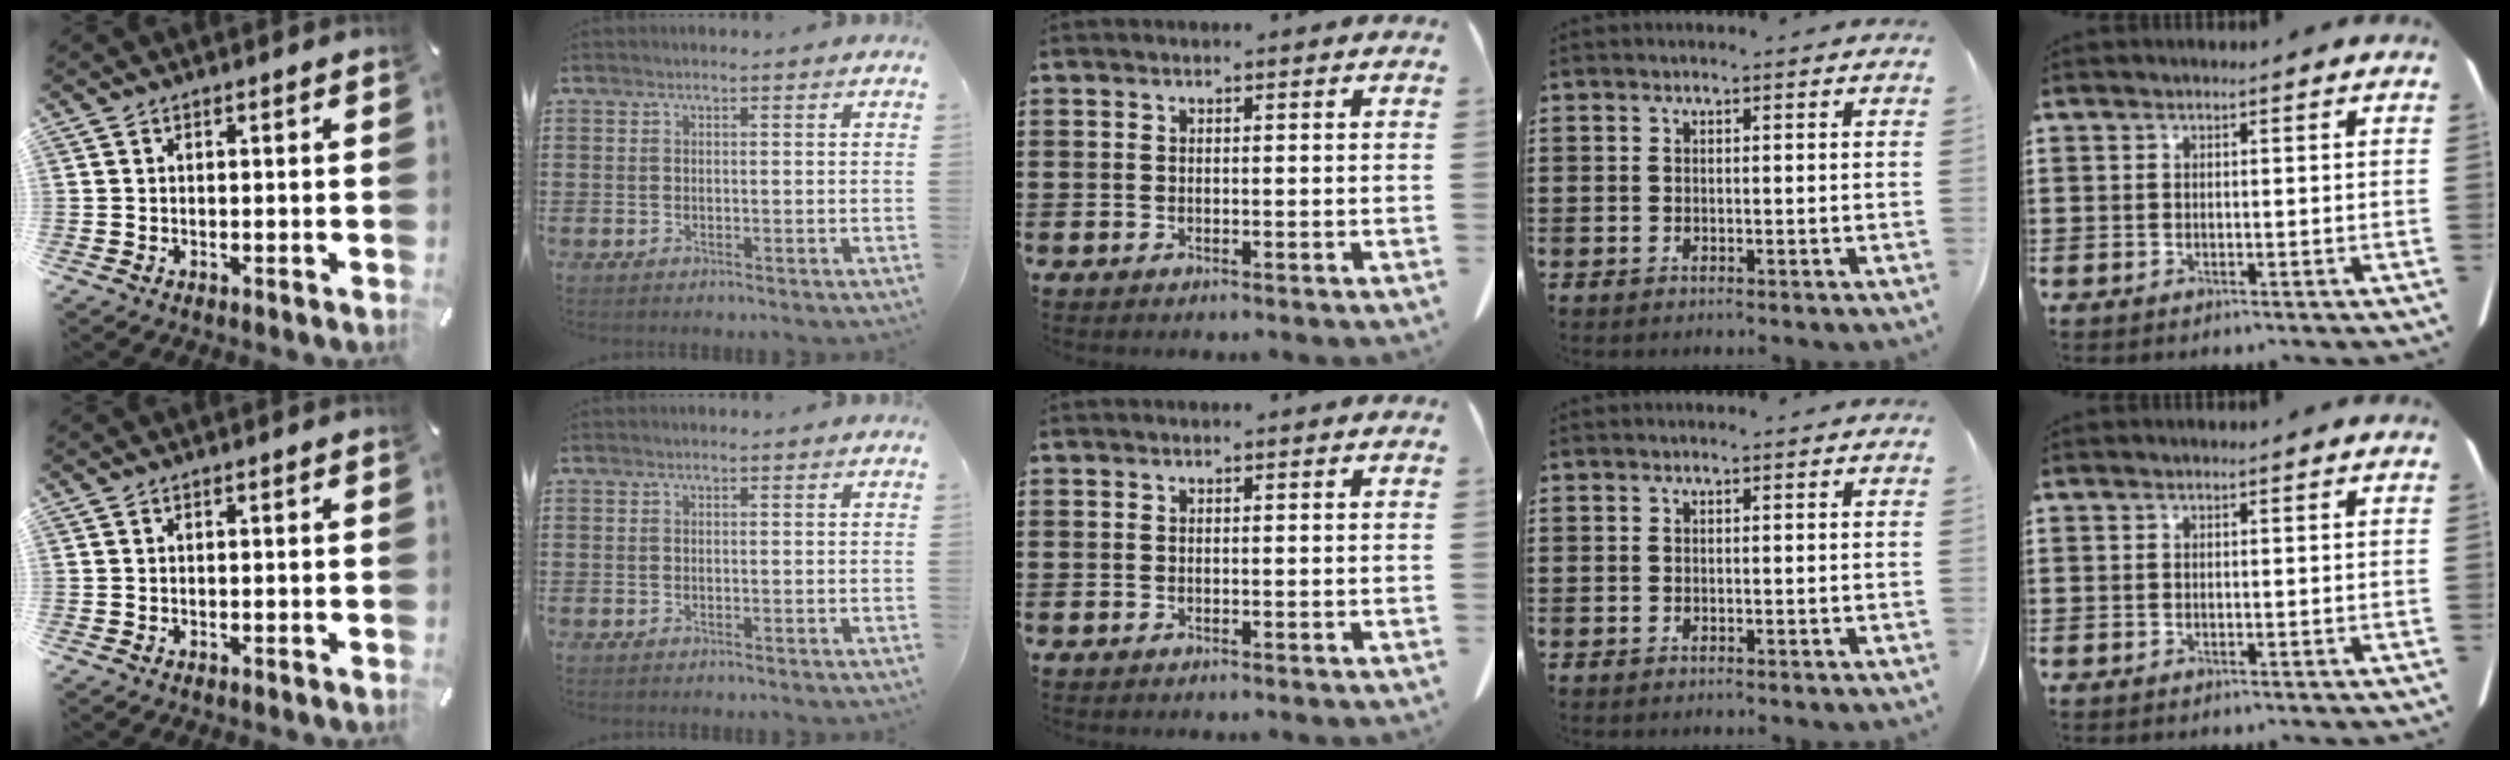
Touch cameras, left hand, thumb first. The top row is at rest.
{}